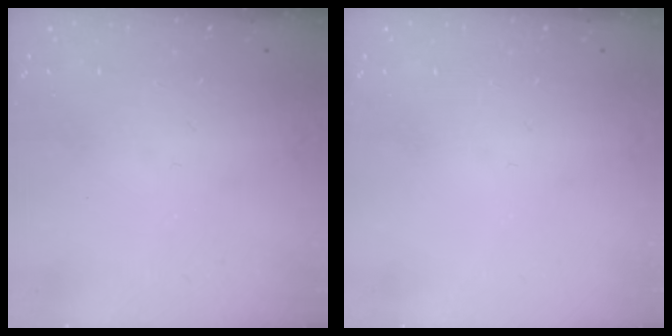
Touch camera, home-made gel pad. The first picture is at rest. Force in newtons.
{"total": 0.0}